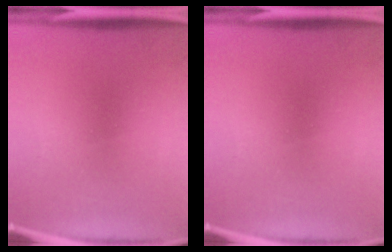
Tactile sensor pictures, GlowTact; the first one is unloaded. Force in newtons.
{"total": 0.0}